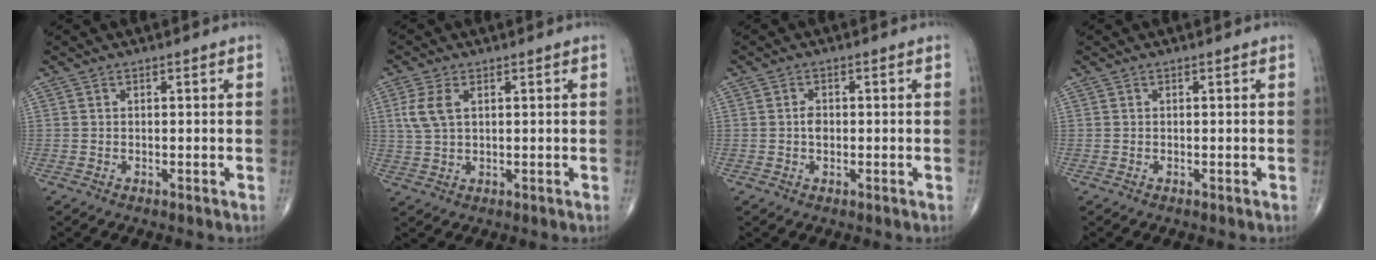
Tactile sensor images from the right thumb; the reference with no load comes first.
{"total": 5.1, "force": [1.5, 2.8, 4.0], "torque": [-0.095, 0.005, 0.033]}
{"total": 1.9, "force": [-0.1, 1.3, 1.4], "torque": [-0.021, 0.002, -0.003]}
{"total": 0.0}